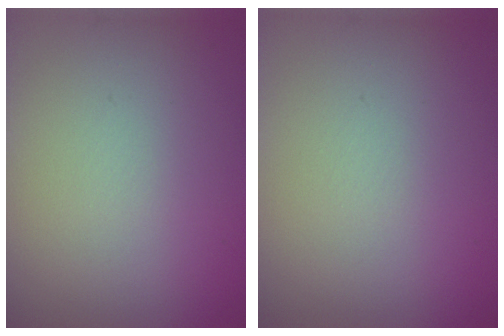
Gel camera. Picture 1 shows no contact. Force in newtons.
{"total": 0.0}